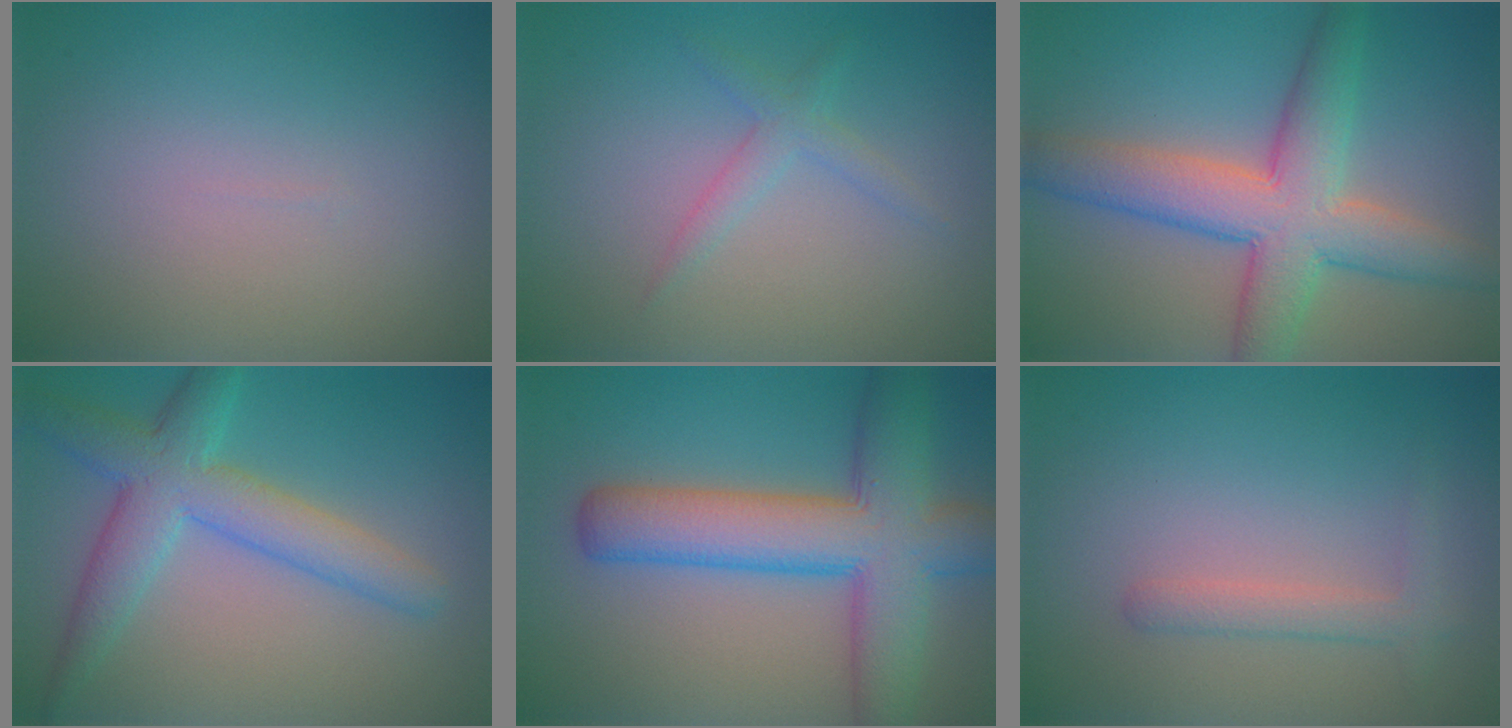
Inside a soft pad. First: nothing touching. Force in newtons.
{"total": 1.7, "press": 1.7, "slide": 0.1}
{"total": 7.9, "press": 7.8, "slide": 0.2}
{"total": 5.8, "press": 5.8, "slide": 0.2}
{"total": 9.2, "press": 9.2, "slide": 0.2}
{"total": 1.8, "press": 1.8, "slide": 0.1}